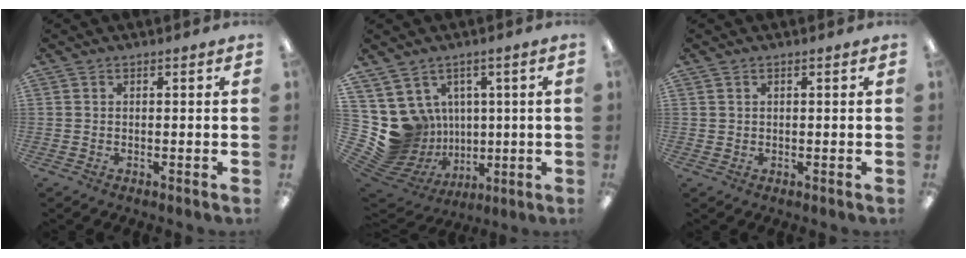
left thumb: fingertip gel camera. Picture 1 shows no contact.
{"total": 12.2, "force": [1.0, 11.8, 2.9], "torque": [-0.094, -0.032, 0.049]}
{"total": 0.8, "force": [0.4, 0.7, 0.0], "torque": [0.000, 0.003, 0.008]}